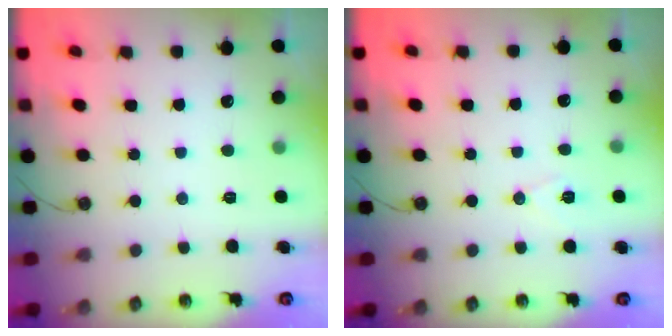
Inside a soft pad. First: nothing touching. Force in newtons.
{"total": 5.6, "press": 4.2, "slide": 3.8}